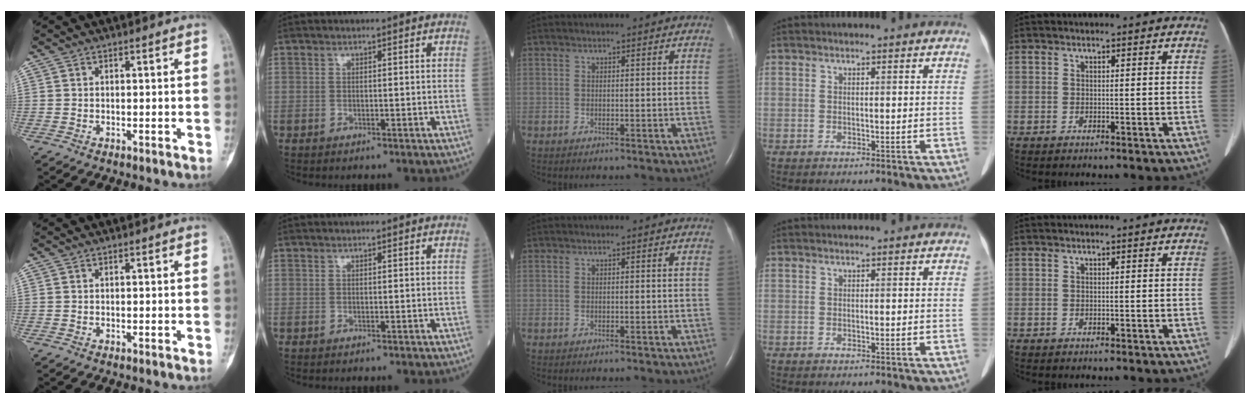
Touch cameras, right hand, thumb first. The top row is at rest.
{}